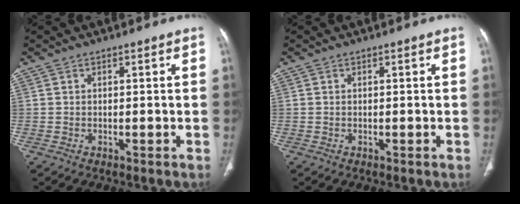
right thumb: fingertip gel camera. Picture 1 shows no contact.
{"total": 0.0}